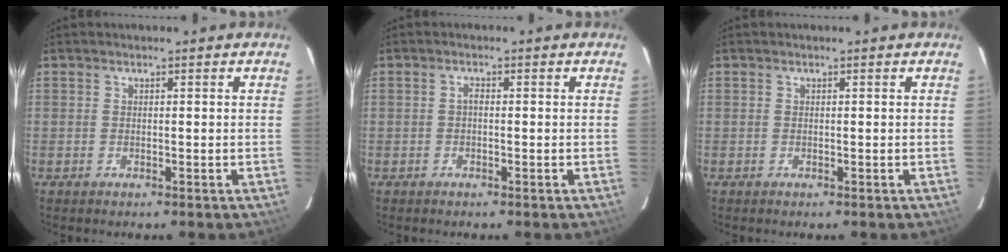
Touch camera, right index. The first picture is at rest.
{"total": 0.8, "force": [-0.2, 0.4, 0.7], "torque": [-0.012, 0.006, -0.006]}
{"total": 0.0}